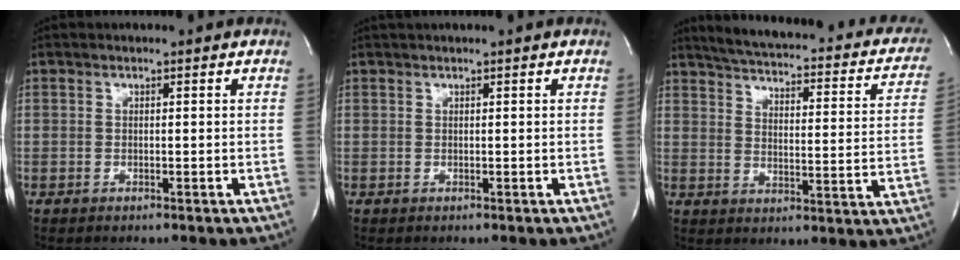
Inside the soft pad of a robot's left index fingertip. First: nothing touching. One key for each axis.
{"total": 0.9, "fx": 0.7, "fy": -0.2, "fz": 0.5, "tx": -0.011, "ty": 0.014, "tz": 0.019}
{"total": 24.1, "fx": 20.2, "fy": 6.1, "fz": 11.8, "tx": -0.166, "ty": -0.015, "tz": 0.234}